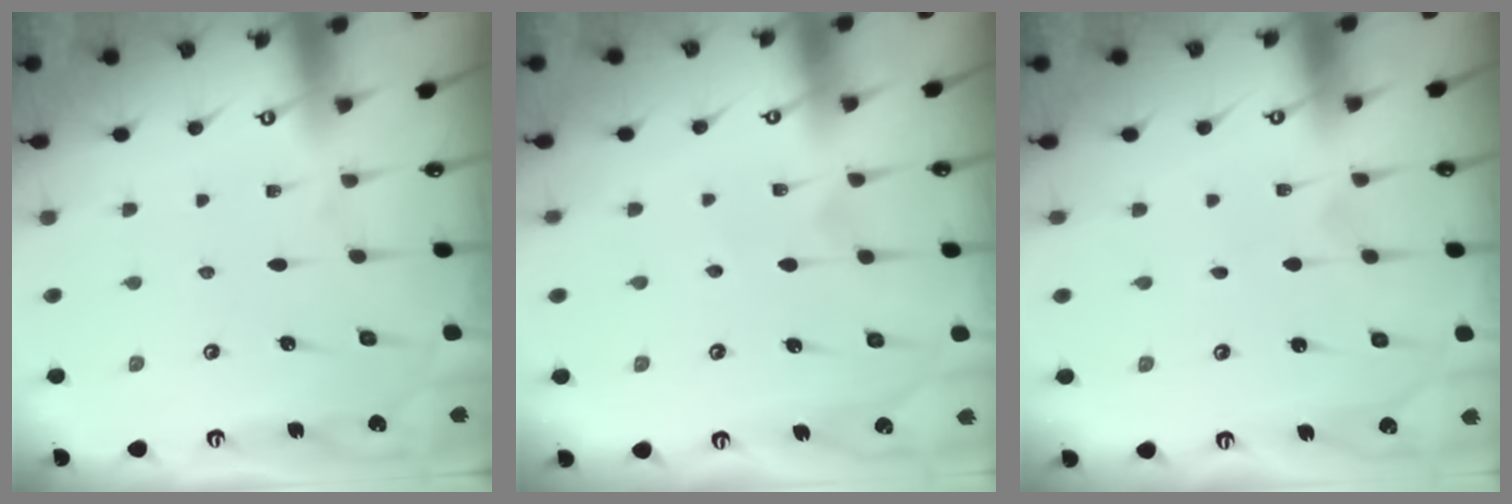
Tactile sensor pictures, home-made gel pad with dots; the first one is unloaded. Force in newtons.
{"total": 2.8, "press": 2.6, "slide": 1.0}
{"total": 0.0}